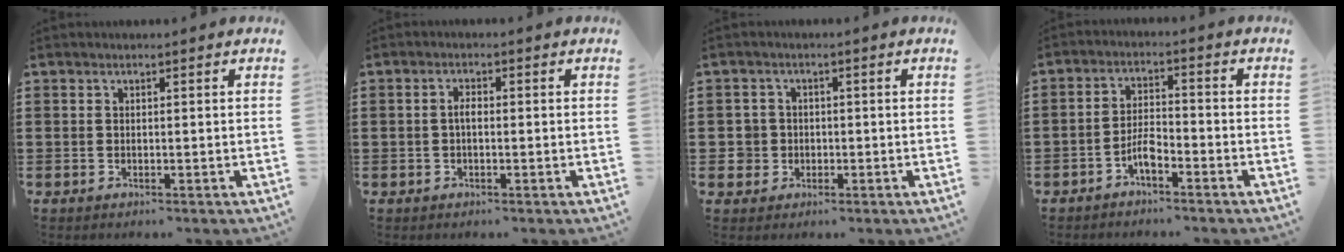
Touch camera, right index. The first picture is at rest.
{"total": 1.7, "force": [-0.3, 0.6, 1.6], "torque": [-0.031, 0.001, -0.006]}
{"total": 2.9, "force": [-0.6, 2.8, 0.5], "torque": [-0.023, 0.005, -0.015]}
{"total": 4.0, "force": [-2.6, 1.2, 2.8], "torque": [-0.067, 0.000, -0.052]}